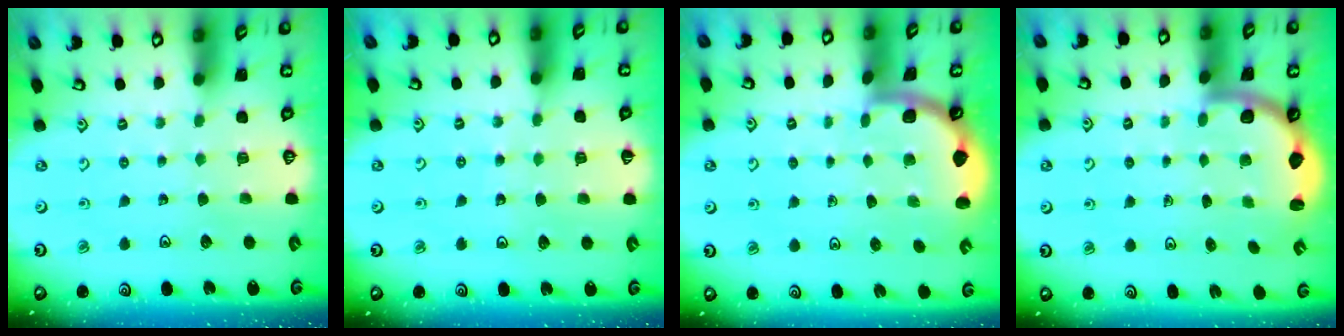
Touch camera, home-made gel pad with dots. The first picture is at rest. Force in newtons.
{"total": 3.9, "press": 3.7, "slide": 1.2}
{"total": 1.7, "press": 1.7, "slide": 0.0}
{"total": 2.5, "press": 2.4, "slide": 0.7}